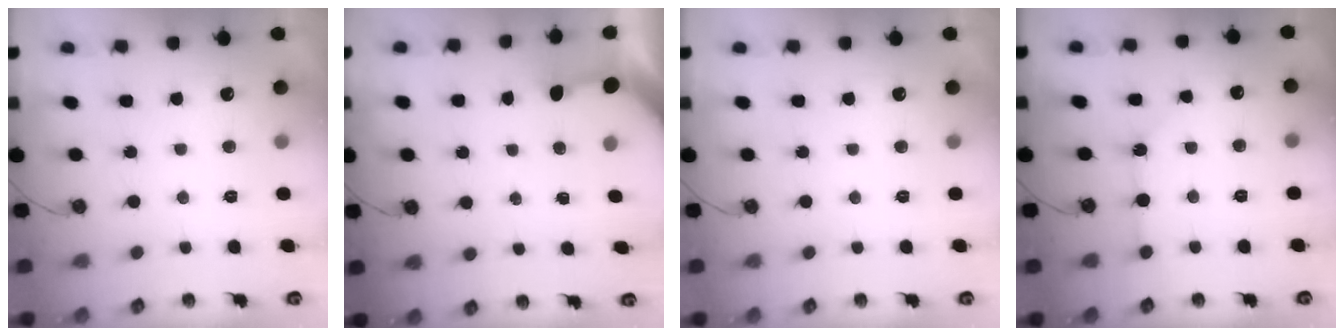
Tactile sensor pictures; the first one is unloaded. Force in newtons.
{"total": 3.3, "press": 3.3, "slide": 0.3}
{"total": 0.0}
{"total": 2.6, "press": 2.5, "slide": 0.4}